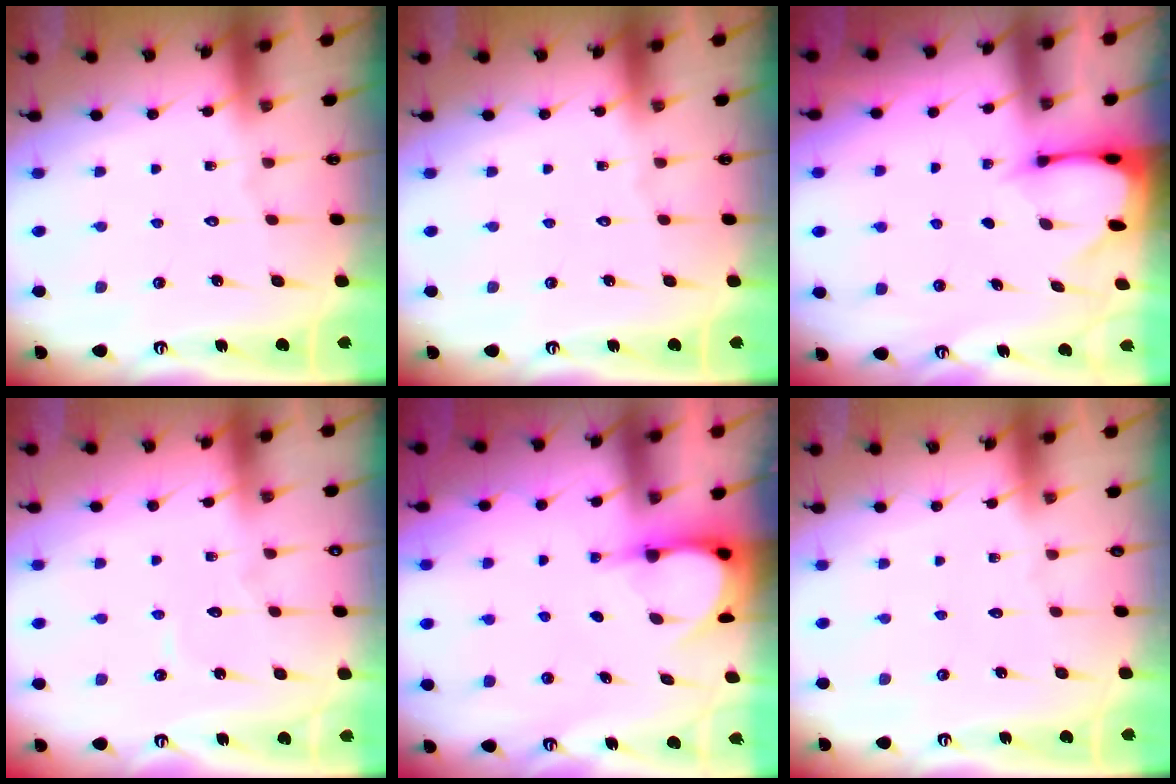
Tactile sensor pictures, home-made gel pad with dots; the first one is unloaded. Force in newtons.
{"total": 0.0}
{"total": 2.6, "press": 2.5, "slide": 0.3}
{"total": 3.8, "press": 3.8, "slide": 0.1}
{"total": 3.9, "press": 3.9, "slide": 0.3}
{"total": 0.0}